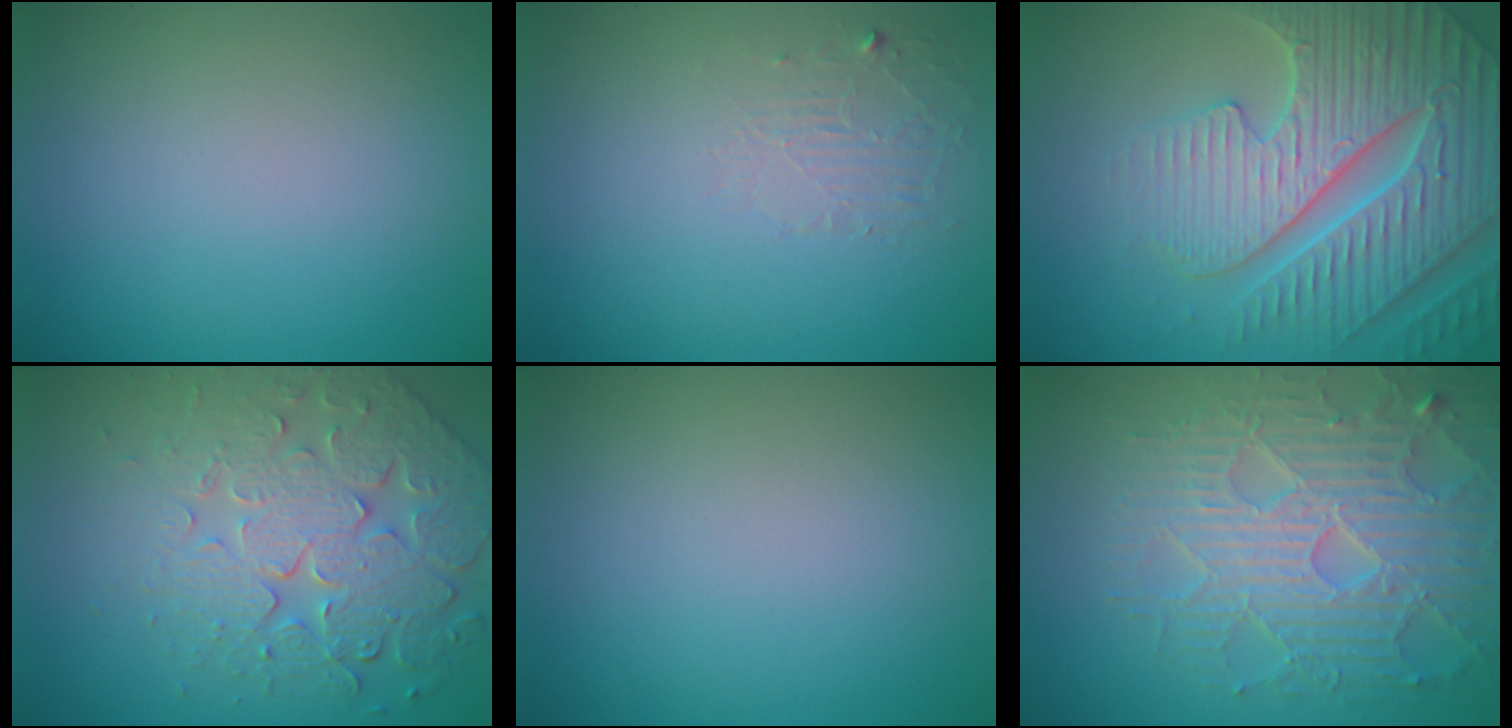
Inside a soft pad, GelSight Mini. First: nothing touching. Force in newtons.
{"total": 1.4, "press": 0.1, "slide": 1.4}
{"total": 7.6, "press": 7.4, "slide": 1.7}
{"total": 7.5, "press": 5.9, "slide": 4.7}
{"total": 0.0}
{"total": 7.0, "press": 5.7, "slide": 4.0}